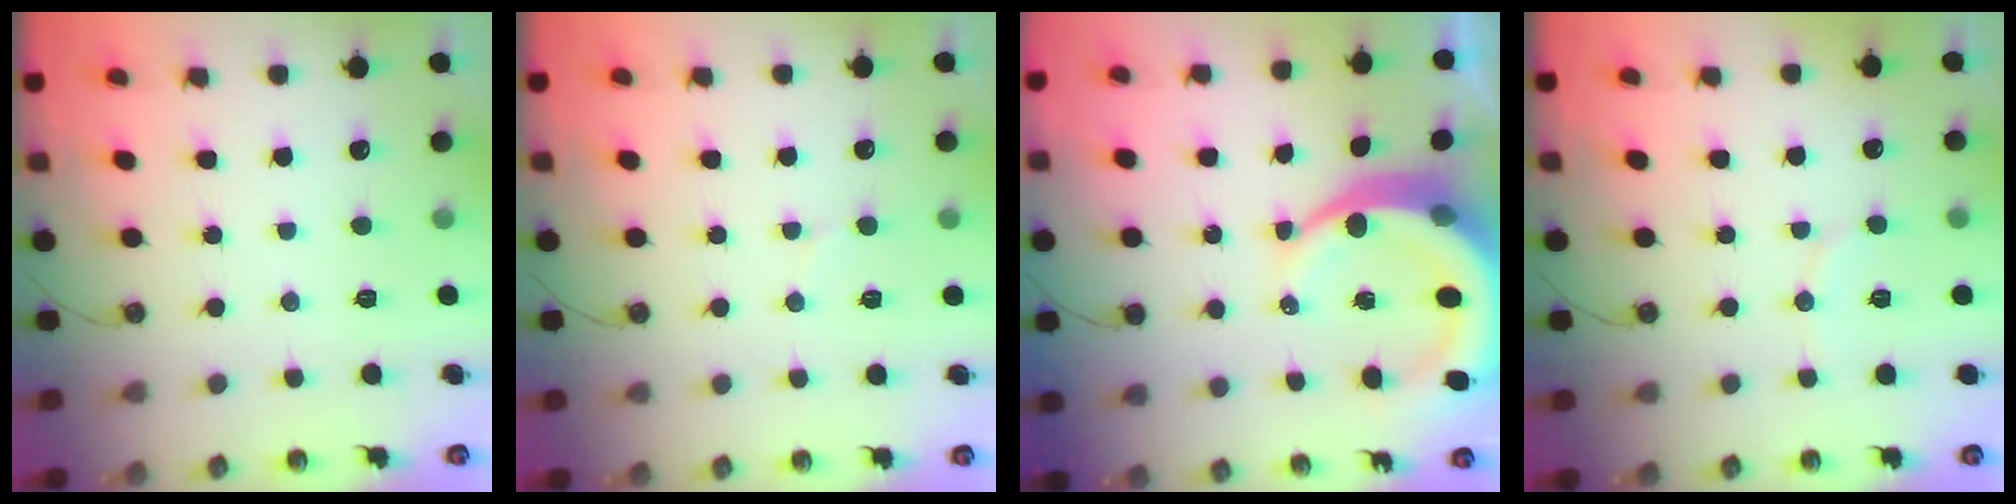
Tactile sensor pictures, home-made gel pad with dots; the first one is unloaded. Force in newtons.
{"total": 6.3, "press": 6.2, "slide": 0.5}
{"total": 11.9, "press": 11.8, "slide": 1.6}
{"total": 5.7, "press": 5.7, "slide": 0.6}